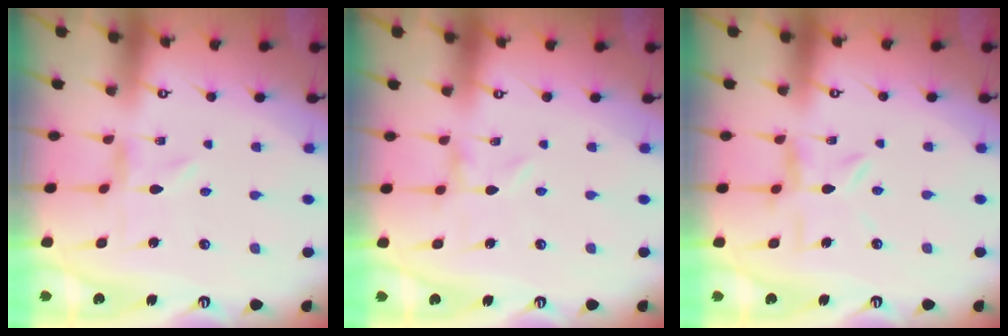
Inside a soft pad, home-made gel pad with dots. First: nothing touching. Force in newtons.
{"total": 0.0}
{"total": 6.9, "press": 6.9, "slide": 0.5}